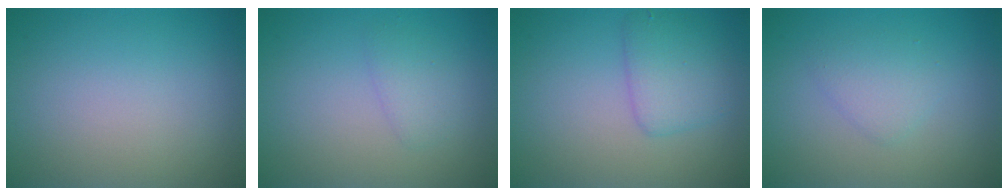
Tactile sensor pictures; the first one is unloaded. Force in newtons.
{"total": 1.5, "press": 1.5, "slide": 0.1}
{"total": 3.0, "press": 3.0, "slide": 0.2}
{"total": 1.9, "press": 1.9, "slide": 0.2}